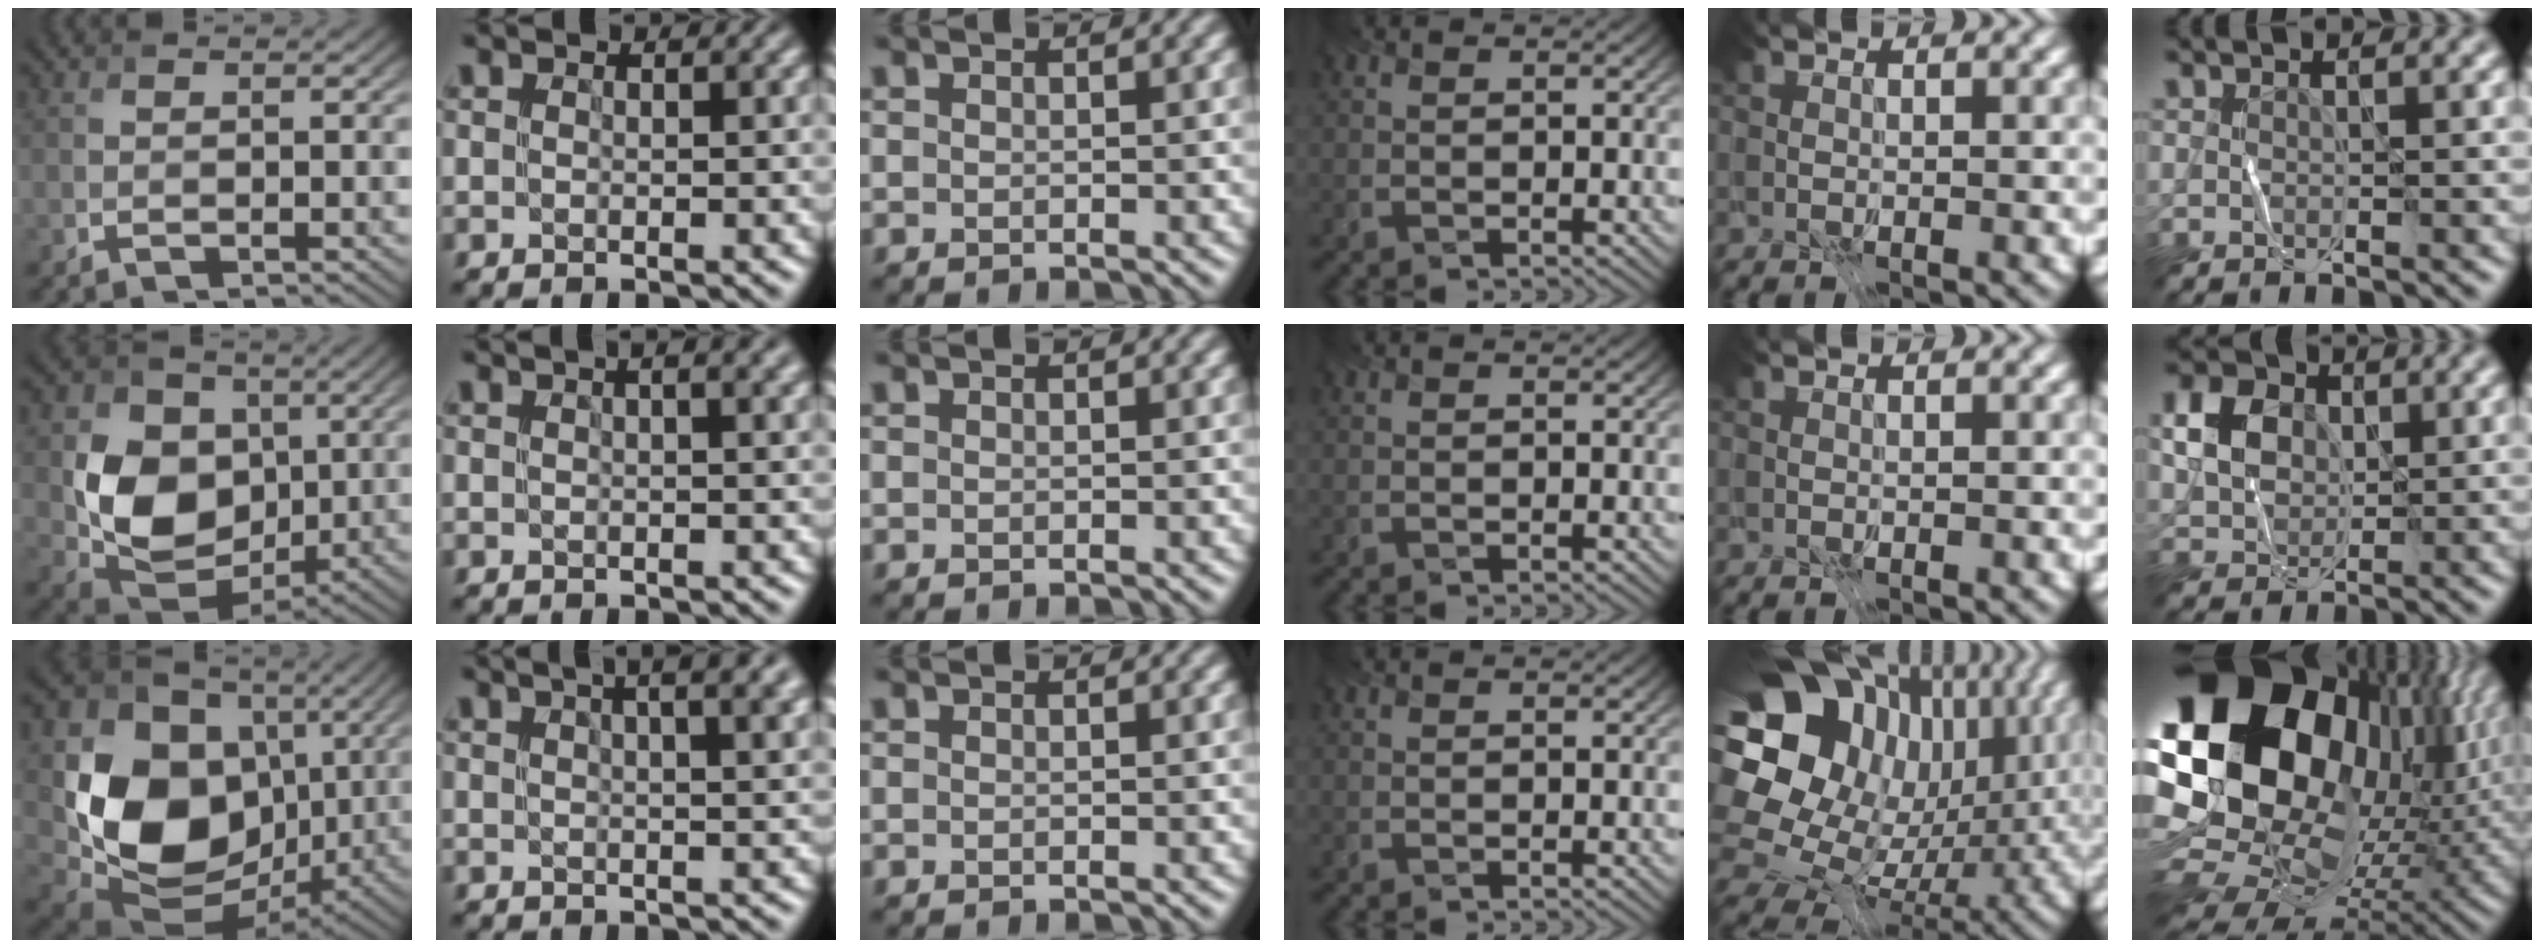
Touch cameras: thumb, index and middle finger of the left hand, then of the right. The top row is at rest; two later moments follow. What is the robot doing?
{"motion": "fold", "object": "receipt paper"}